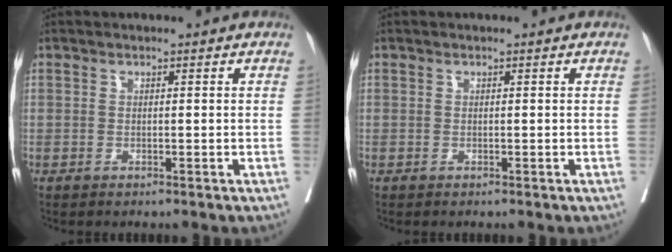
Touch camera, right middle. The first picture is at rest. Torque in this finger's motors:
{"motor_torque": [-0.06, 0.06, 0.00, -0.01]}